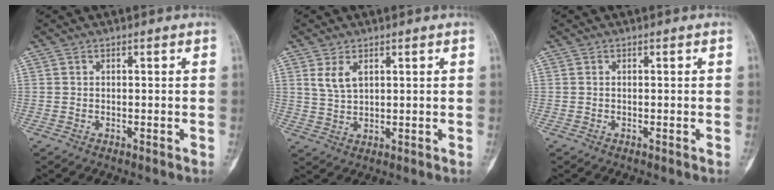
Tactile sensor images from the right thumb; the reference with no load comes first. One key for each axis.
{"total": 4.0, "fx": 1.8, "fy": 2.2, "fz": 2.8, "tx": -0.053, "ty": -0.007, "tz": 0.043}
{"total": 0.0}